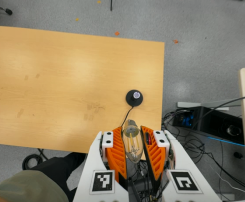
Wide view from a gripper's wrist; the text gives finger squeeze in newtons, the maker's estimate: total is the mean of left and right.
{"total": 19.8, "left": 21.5, "right": 18.2}